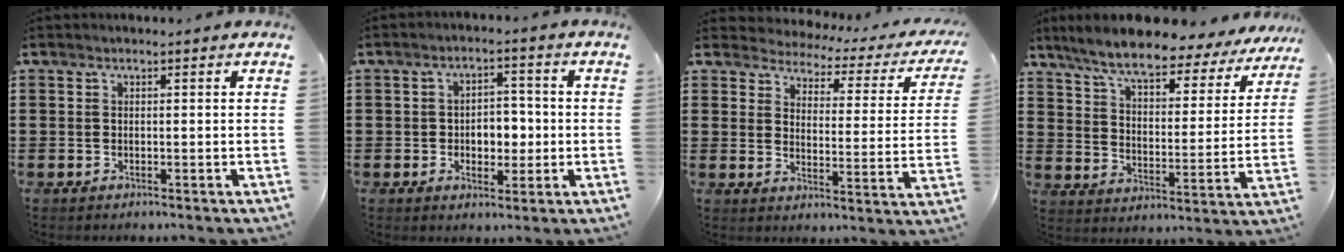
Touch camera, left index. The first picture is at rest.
{"total": 4.8, "force": [-0.7, 3.3, 3.5], "torque": [-0.056, 0.004, -0.021]}
{"total": 2.4, "force": [2.3, 0.4, 0.3], "torque": [-0.027, -0.024, 0.030]}
{"total": 8.4, "force": [7.3, 0.9, 4.1], "torque": [-0.110, -0.038, 0.122]}